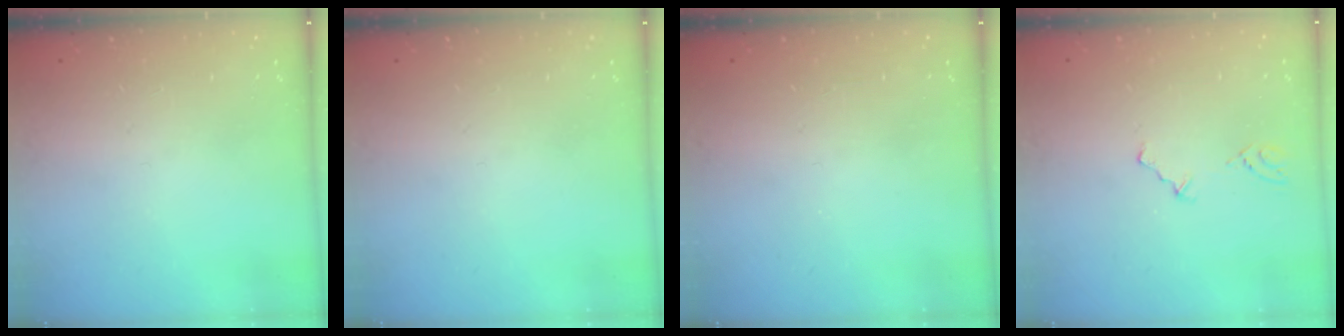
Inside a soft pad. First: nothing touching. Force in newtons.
{"total": 0.0}
{"total": 0.0}
{"total": 2.1, "press": 1.8, "slide": 1.1}